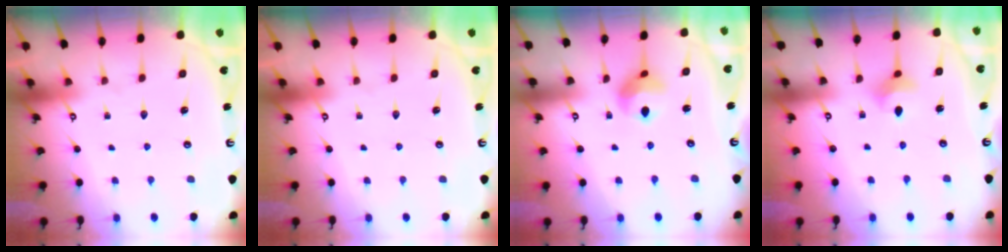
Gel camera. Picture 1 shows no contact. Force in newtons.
{"total": 0.0}
{"total": 7.2, "press": 7.2, "slide": 0.3}
{"total": 5.1, "press": 5.0, "slide": 0.8}